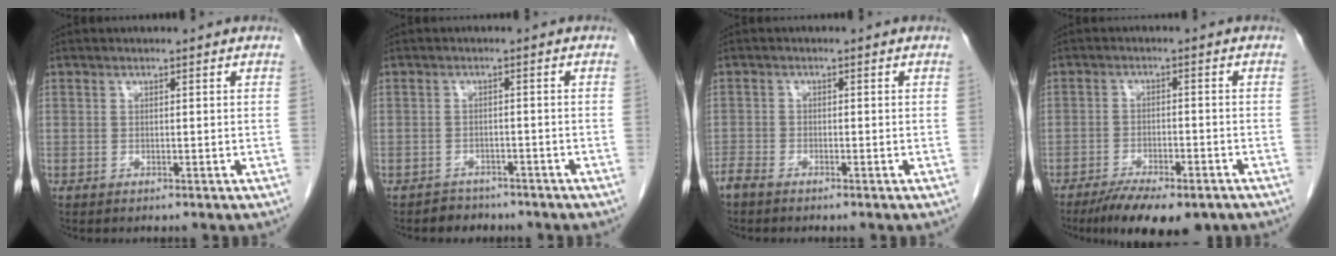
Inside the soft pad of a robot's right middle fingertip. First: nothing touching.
{"total": 3.2, "force": [-2.6, 1.8, -0.2], "torque": [-0.006, 0.008, -0.034]}
{"total": 2.2, "force": [-1.9, 0.5, 0.8], "torque": [-0.021, -0.003, -0.039]}
{"total": 11.0, "force": [-8.3, 3.3, 6.5], "torque": [-0.090, -0.009, -0.121]}